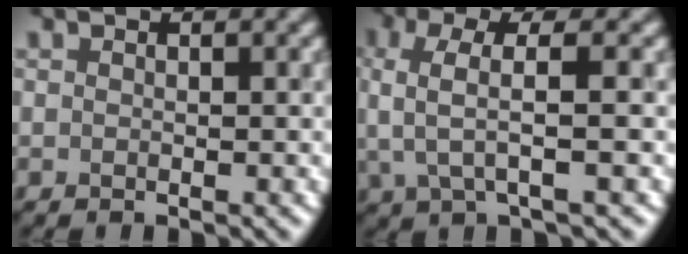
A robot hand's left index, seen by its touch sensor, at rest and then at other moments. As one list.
[{"total": 4.2, "force": [0.5, 1.2, 4.0], "torque": [-0.084, 0.010, 0.011]}]